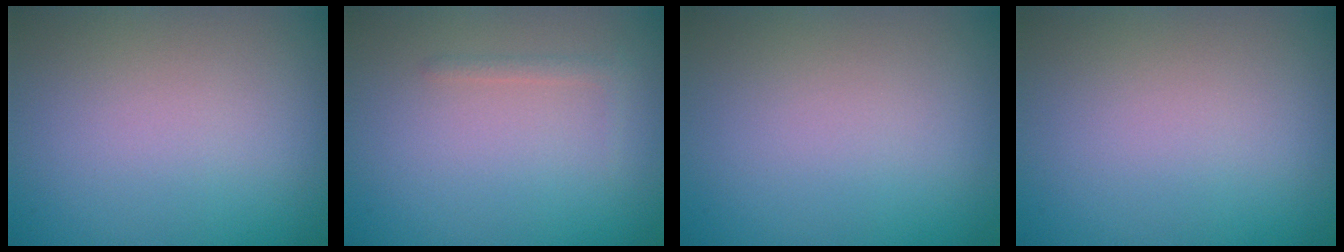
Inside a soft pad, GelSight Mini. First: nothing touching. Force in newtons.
{"total": 0.8, "press": 0.8, "slide": 0.0}
{"total": 0.0}
{"total": 0.0}